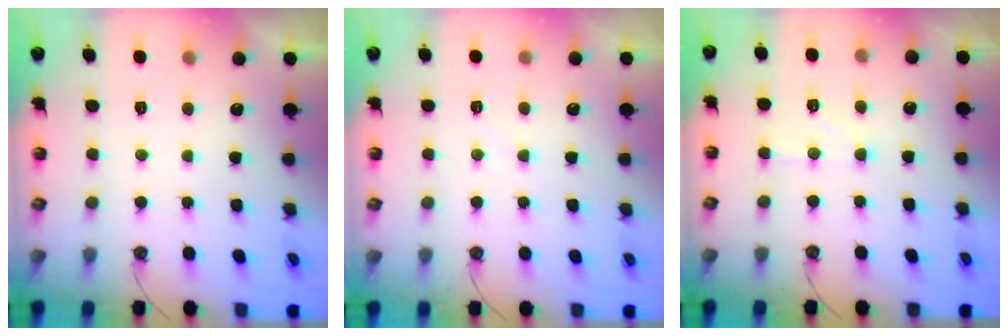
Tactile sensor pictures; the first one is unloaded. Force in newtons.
{"total": 4.7, "press": 4.6, "slide": 0.6}
{"total": 6.9, "press": 6.9, "slide": 0.4}